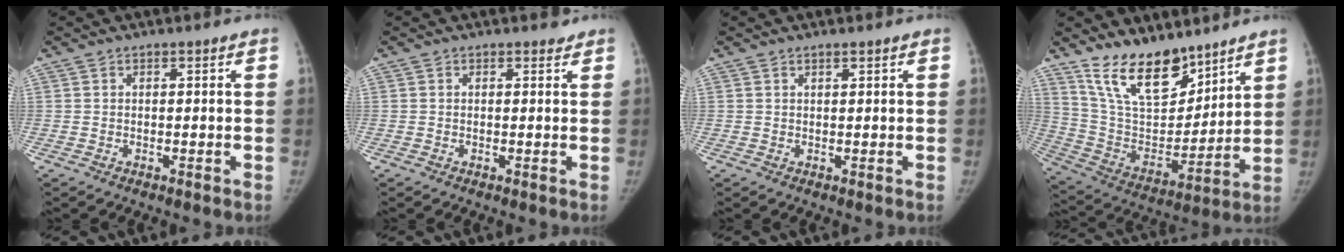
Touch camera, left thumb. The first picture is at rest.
{"total": 0.8, "force": [0.7, 0.4, 0.0], "torque": [0.002, -0.006, 0.006]}
{"total": 0.9, "force": [0.7, 0.1, 0.5], "torque": [-0.007, -0.004, 0.013]}
{"total": 17.1, "force": [12.9, 7.4, 8.5], "torque": [-0.106, -0.077, 0.247]}